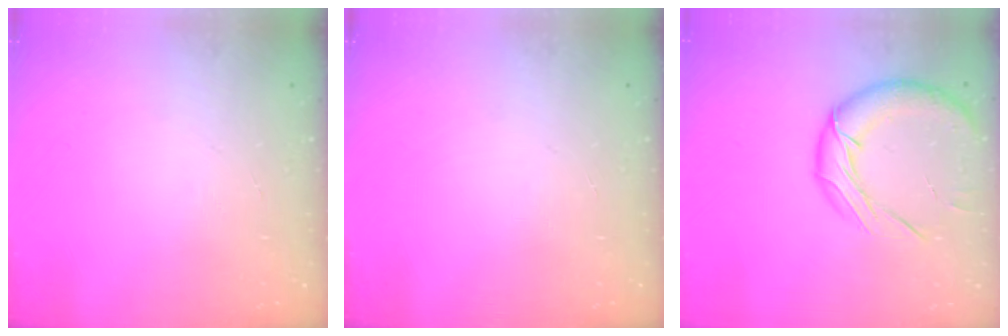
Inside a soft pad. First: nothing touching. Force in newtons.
{"total": 0.0}
{"total": 15.6, "press": 15.4, "slide": 2.7}